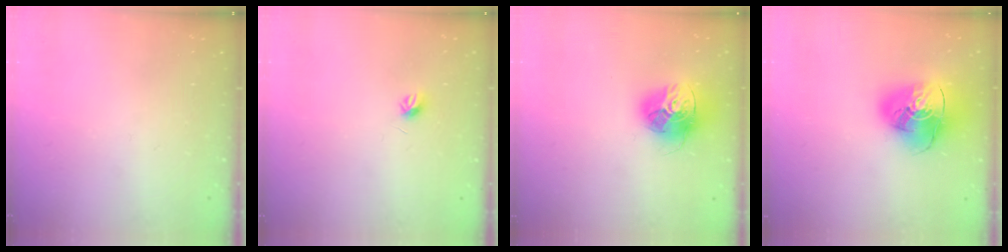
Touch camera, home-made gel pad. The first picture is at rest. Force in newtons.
{"total": 4.0, "press": 3.9, "slide": 0.9}
{"total": 17.1, "press": 17.0, "slide": 1.5}
{"total": 17.3, "press": 17.2, "slide": 2.0}